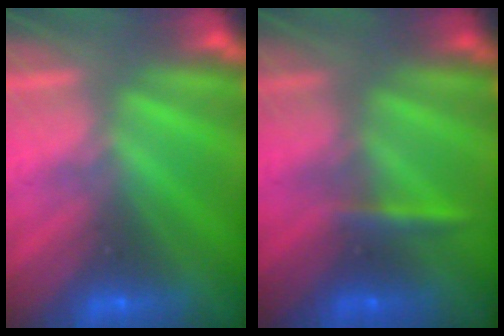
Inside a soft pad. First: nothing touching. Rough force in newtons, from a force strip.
{"total": 2.4}